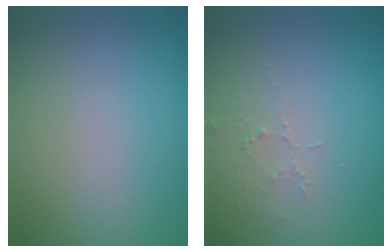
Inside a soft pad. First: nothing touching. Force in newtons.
{"total": 1.5, "press": 1.5, "slide": 0.2}